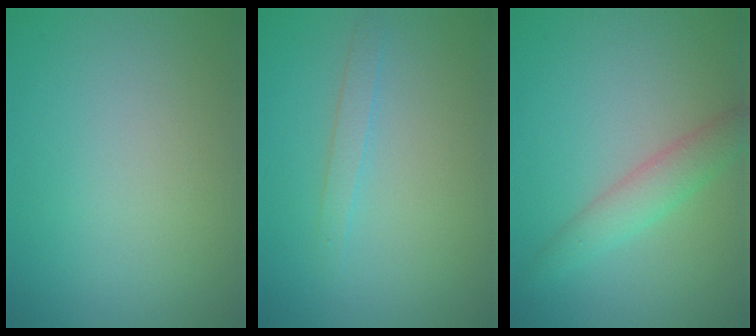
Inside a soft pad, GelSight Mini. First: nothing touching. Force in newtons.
{"total": 1.3, "press": 1.3, "slide": 0.1}
{"total": 2.9, "press": 2.9, "slide": 0.1}